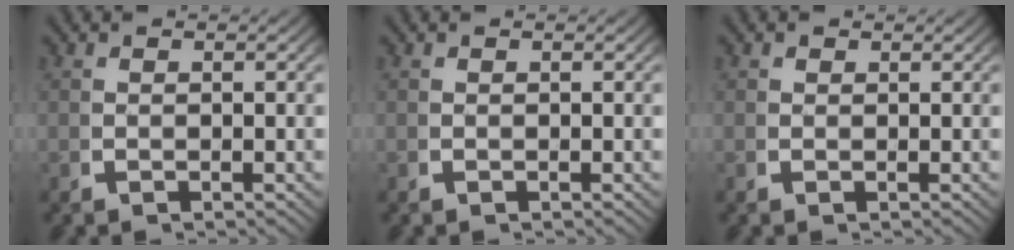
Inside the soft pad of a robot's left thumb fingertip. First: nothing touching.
{"total": 0.0}
{"total": 0.8, "force": [0.6, 0.5, 0.1], "torque": [-0.001, -0.005, 0.013]}